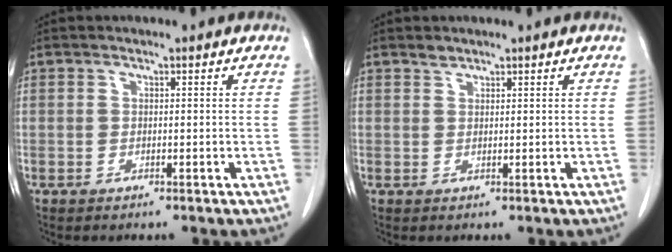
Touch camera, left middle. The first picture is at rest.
{"total": 0.8, "force": [0.7, 0.3, 0.0], "torque": [0.001, -0.002, 0.011]}